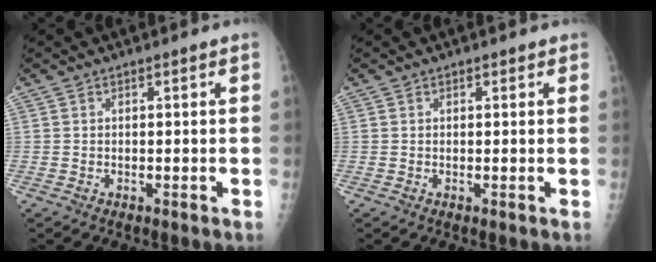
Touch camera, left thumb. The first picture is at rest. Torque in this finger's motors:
{"motor_torque": [-0.26, -0.12, -0.12, 0.00, -0.07]}